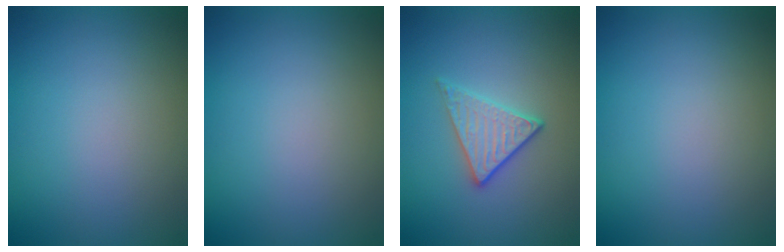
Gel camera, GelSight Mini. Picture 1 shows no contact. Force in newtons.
{"total": 0.0}
{"total": 3.0, "press": 2.7, "slide": 1.2}
{"total": 0.0}